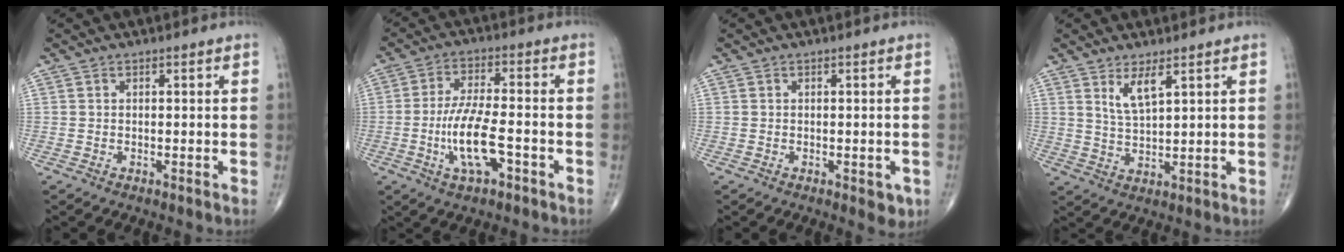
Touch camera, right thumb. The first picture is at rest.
{"total": 9.9, "force": [-3.3, 3.3, 8.8], "torque": [-0.174, 0.017, -0.060]}
{"total": 2.6, "force": [-0.9, 1.3, 2.0], "torque": [-0.009, -0.001, -0.008]}
{"total": 4.7, "force": [2.6, 1.1, 3.7], "torque": [-0.071, -0.024, 0.057]}